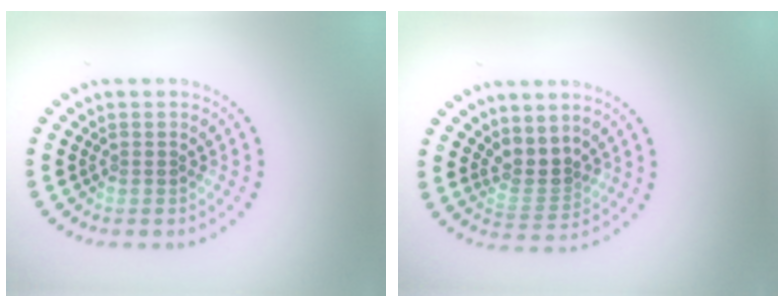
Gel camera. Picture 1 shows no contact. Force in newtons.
{"total": 2.6, "press": 2.0, "slide": 1.8}